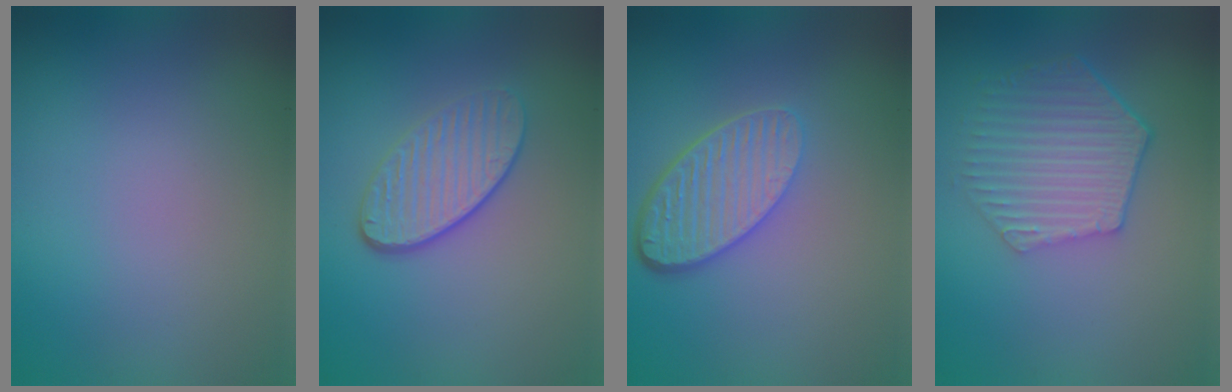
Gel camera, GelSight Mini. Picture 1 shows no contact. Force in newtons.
{"total": 3.8, "press": 3.0, "slide": 2.4}
{"total": 5.3, "press": 3.9, "slide": 3.6}
{"total": 5.8, "press": 4.4, "slide": 3.8}